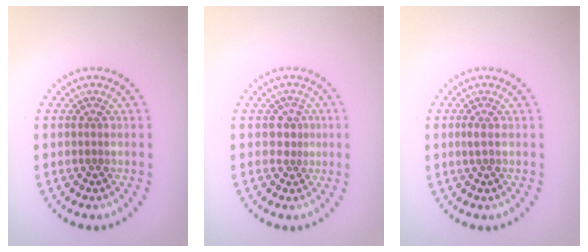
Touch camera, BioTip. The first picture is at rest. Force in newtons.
{"total": 1.6, "press": 1.0, "slide": 1.2}
{"total": 0.6, "press": 0.5, "slide": 0.1}